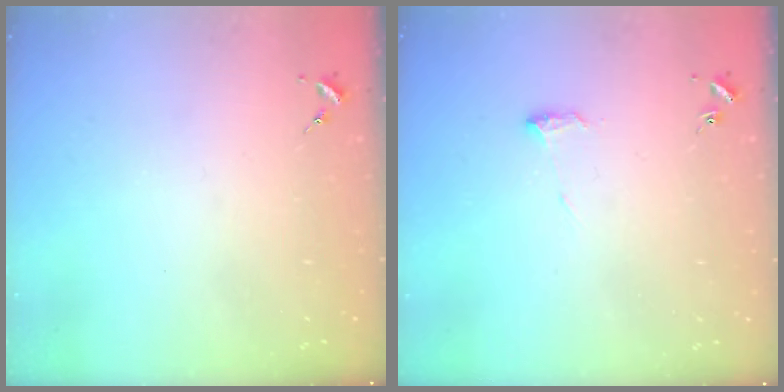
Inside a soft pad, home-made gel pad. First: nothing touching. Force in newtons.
{"total": 5.8, "press": 5.7, "slide": 0.8}